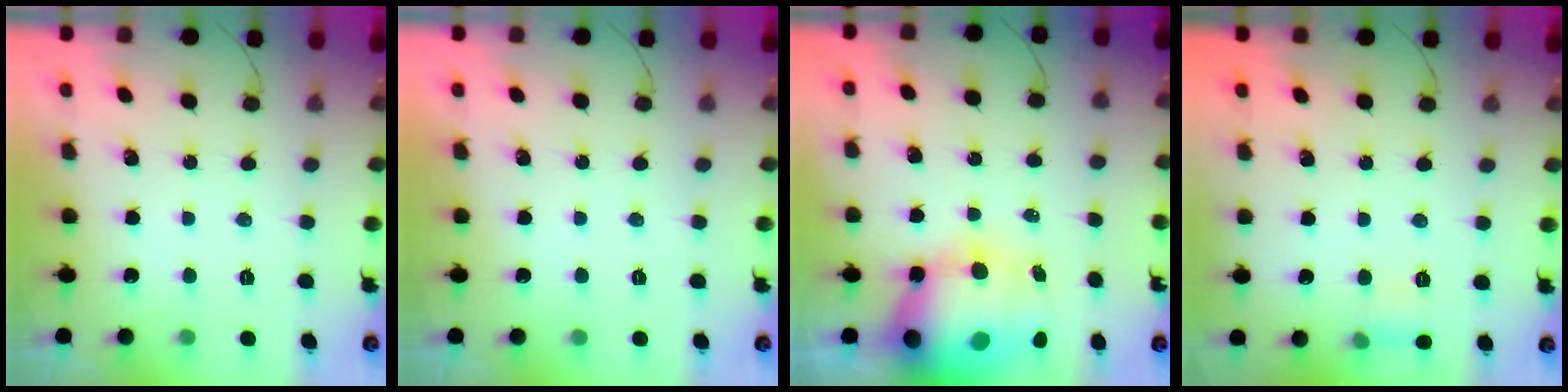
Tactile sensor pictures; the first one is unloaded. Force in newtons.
{"total": 0.0}
{"total": 17.1, "press": 16.6, "slide": 4.3}
{"total": 5.8, "press": 5.6, "slide": 1.5}